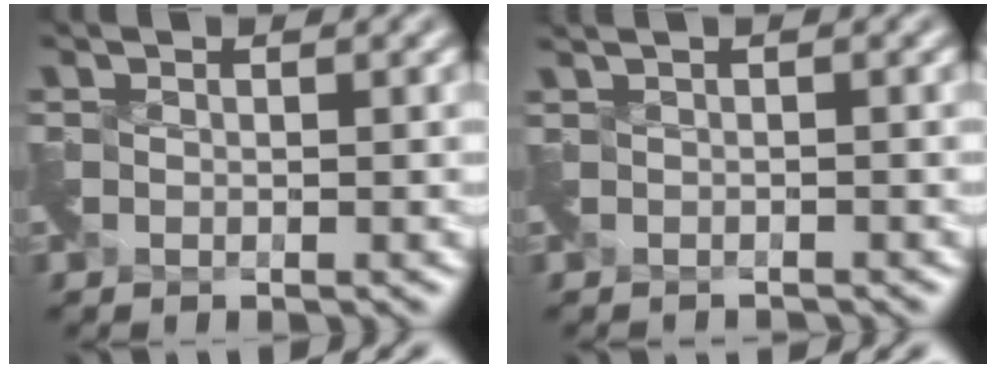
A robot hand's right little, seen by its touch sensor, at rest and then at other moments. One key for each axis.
{"total": 1.2, "fx": -0.8, "fy": 0.3, "fz": 0.9, "tx": -0.017, "ty": -0.015, "tz": -0.018}